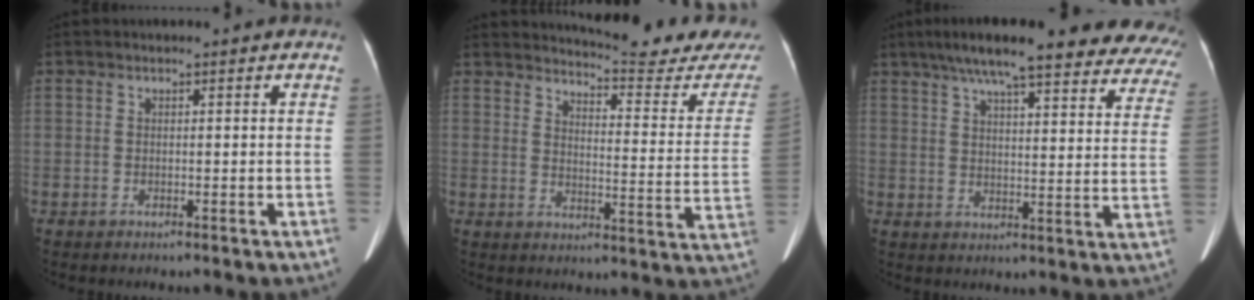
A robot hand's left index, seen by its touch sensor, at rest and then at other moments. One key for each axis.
{"total": 19.2, "fx": 18.6, "fy": 0.0, "fz": 4.5, "tx": -0.067, "ty": -0.122, "tz": 0.213}
{"total": 27.6, "fx": 23.2, "fy": 4.9, "fz": 14.3, "tx": -0.196, "ty": -0.009, "tz": 0.274}